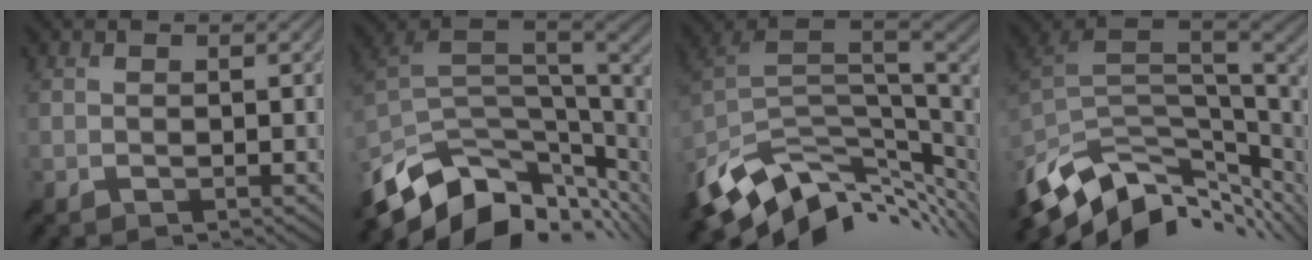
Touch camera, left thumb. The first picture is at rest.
{"total": 13.1, "force": [-6.1, 7.0, 9.3], "torque": [-0.213, -0.028, -0.098]}
{"total": 12.4, "force": [-4.9, 6.8, 9.2], "torque": [-0.199, -0.034, -0.074]}
{"total": 12.6, "force": [-6.1, 6.0, 9.3], "torque": [-0.204, -0.026, -0.097]}